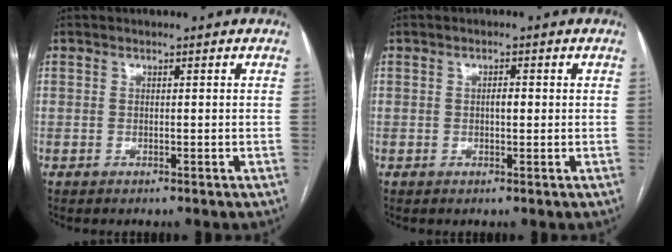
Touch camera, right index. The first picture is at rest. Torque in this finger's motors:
{"motor_torque": [0.26, -0.04, 0.03, 0.03]}